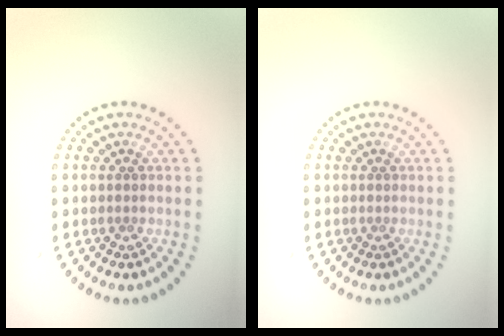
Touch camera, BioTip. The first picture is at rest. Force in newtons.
{"total": 0.0}